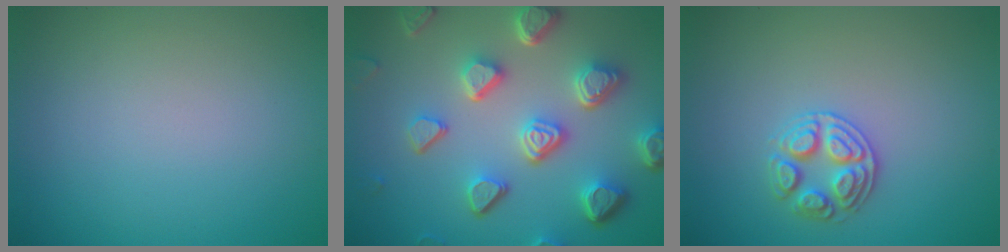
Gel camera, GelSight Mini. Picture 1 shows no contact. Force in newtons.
{"total": 7.3, "press": 5.6, "slide": 4.7}
{"total": 2.7, "press": 2.7, "slide": 0.5}